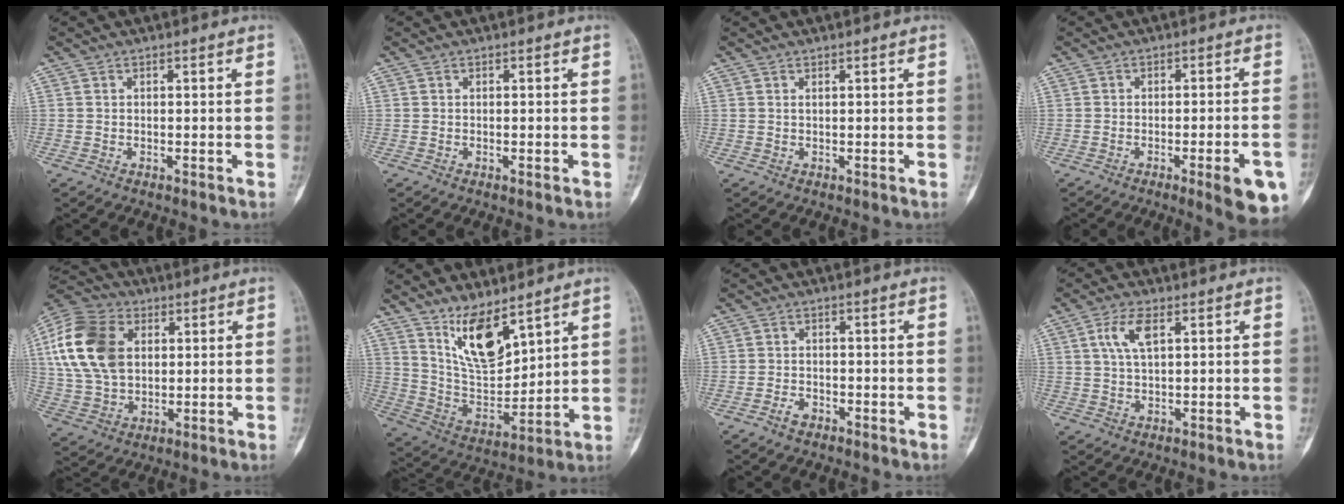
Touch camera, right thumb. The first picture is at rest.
{"total": 0.7, "force": [-0.2, 0.2, 0.6], "torque": [-0.010, -0.002, -0.003]}
{"total": 0.0}
{"total": 10.0, "force": [-4.4, 1.9, 8.8], "torque": [-0.104, 0.009, -0.051]}
{"total": 17.9, "force": [3.9, 12.5, 12.2], "torque": [-0.235, 0.007, 0.073]}
{"total": 12.3, "force": [8.0, 4.7, 8.0], "torque": [-0.124, -0.060, 0.169]}
{"total": 1.6, "force": [-1.1, 0.8, 0.8], "torque": [-0.018, 0.007, -0.021]}
{"total": 5.4, "force": [1.9, 2.3, 4.6], "torque": [-0.097, 0.003, 0.039]}